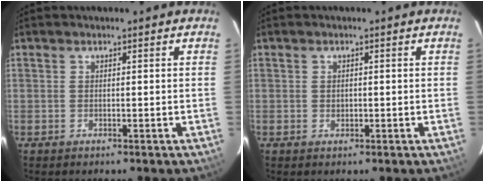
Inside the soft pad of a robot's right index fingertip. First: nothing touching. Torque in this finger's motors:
{"motor_torque": [-0.04, 0.01, -0.06, 0.00]}